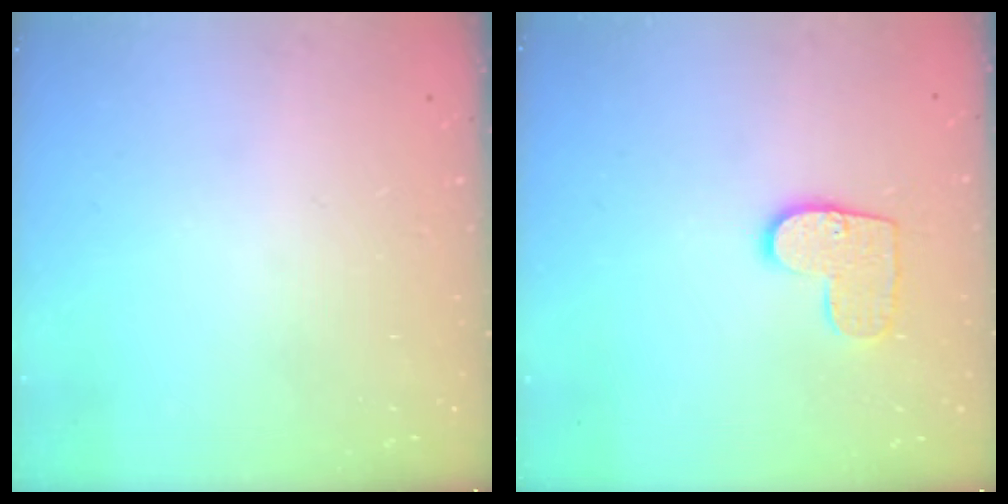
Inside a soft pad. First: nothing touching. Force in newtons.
{"total": 9.8, "press": 9.8, "slide": 0.4}